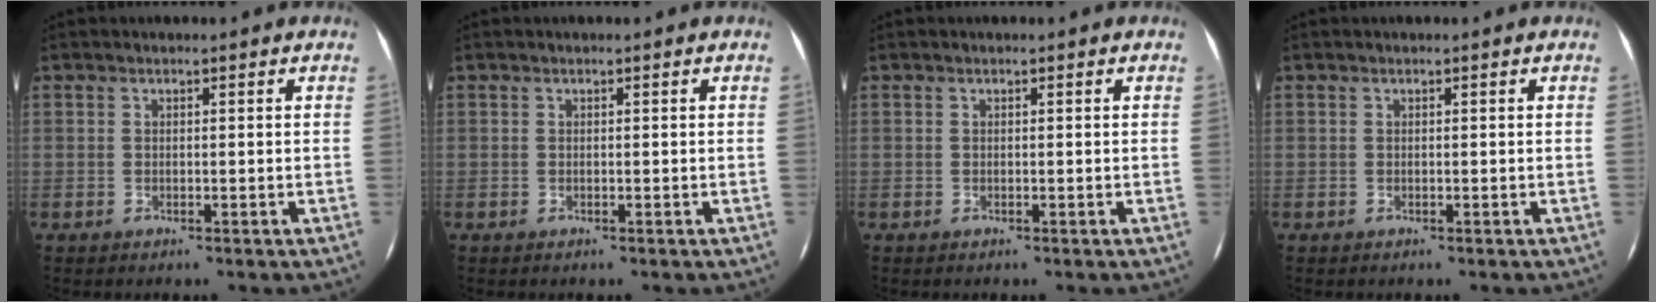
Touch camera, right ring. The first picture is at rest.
{"total": 0.0}
{"total": 0.0}
{"total": 0.0}